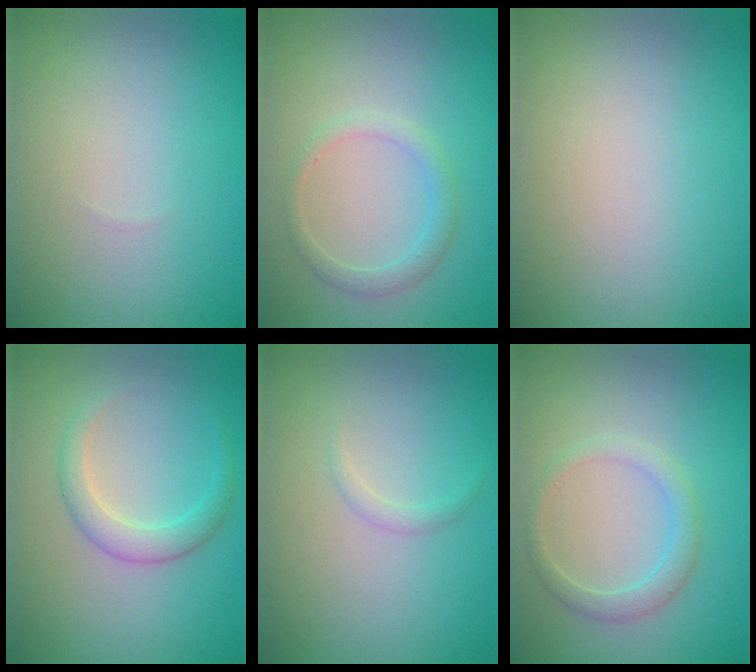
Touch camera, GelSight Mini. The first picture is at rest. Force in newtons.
{"total": 1.7, "press": 1.7, "slide": 0.2}
{"total": 0.0}
{"total": 2.3, "press": 2.3, "slide": 0.0}
{"total": 0.7, "press": 0.7, "slide": 0.0}
{"total": 2.0, "press": 2.0, "slide": 0.1}